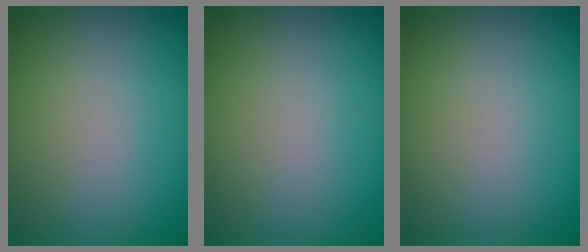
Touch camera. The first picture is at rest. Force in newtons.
{"total": 0.0}
{"total": 0.0}